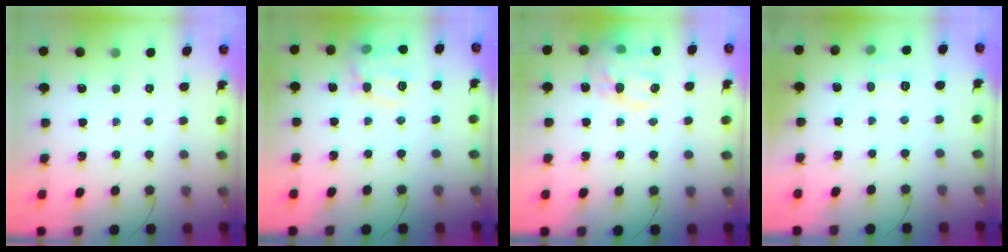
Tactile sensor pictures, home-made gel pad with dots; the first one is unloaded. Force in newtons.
{"total": 12.4, "press": 12.4, "slide": 0.3}
{"total": 18.2, "press": 18.0, "slide": 3.0}
{"total": 5.9, "press": 5.7, "slide": 1.6}